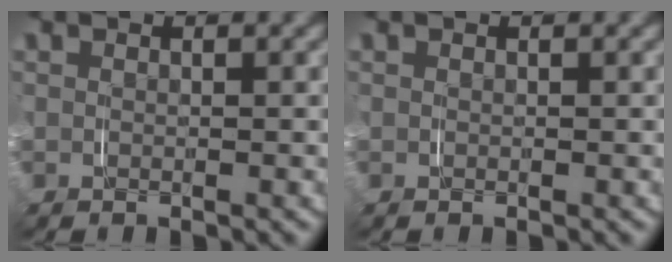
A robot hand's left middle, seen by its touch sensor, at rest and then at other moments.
{"total": 0.0}